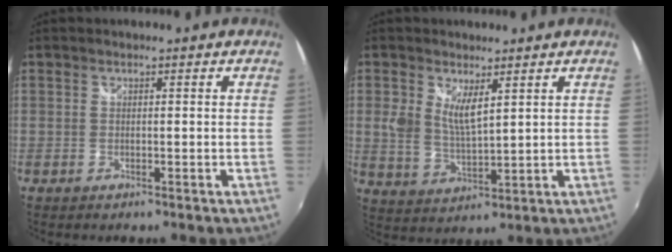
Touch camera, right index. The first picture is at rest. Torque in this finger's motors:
{"motor_torque": [0.21, 0.08, 0.39, 0.08]}